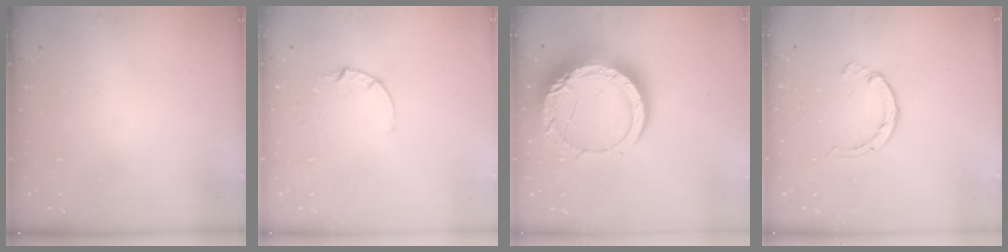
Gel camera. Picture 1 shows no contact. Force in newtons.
{"total": 2.8, "press": 2.8, "slide": 0.3}
{"total": 17.1, "press": 17.0, "slide": 1.6}
{"total": 2.6, "press": 2.6, "slide": 0.4}